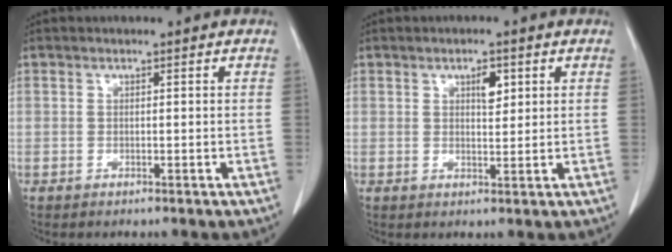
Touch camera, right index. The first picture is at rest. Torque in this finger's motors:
{"motor_torque": [0.05, 0.04, 0.06, 0.02]}